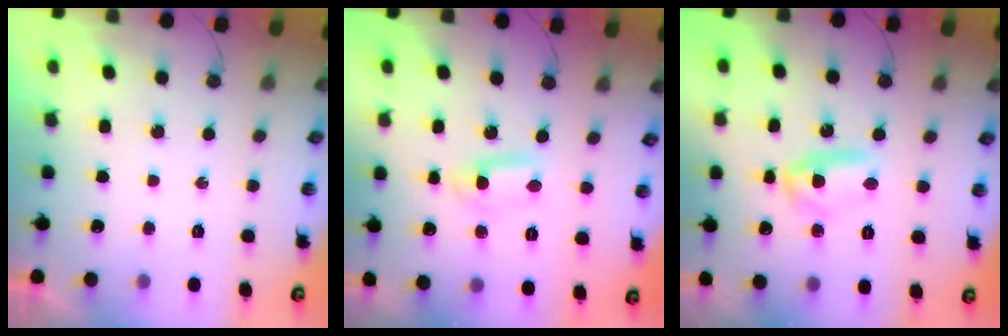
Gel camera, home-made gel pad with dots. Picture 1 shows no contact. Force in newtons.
{"total": 2.1, "press": 1.7, "slide": 1.2}
{"total": 9.0, "press": 9.0, "slide": 0.7}